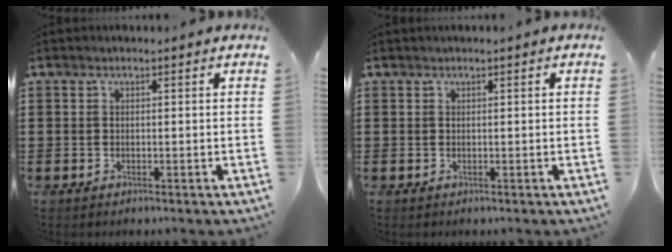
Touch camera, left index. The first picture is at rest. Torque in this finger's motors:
{"motor_torque": [0.36, -0.29, 0.28, 0.05]}